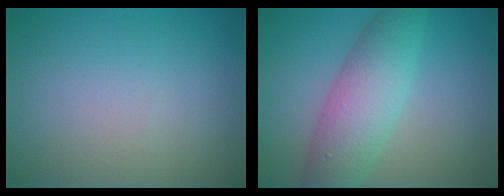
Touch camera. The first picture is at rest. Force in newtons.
{"total": 6.3, "press": 6.2, "slide": 0.1}